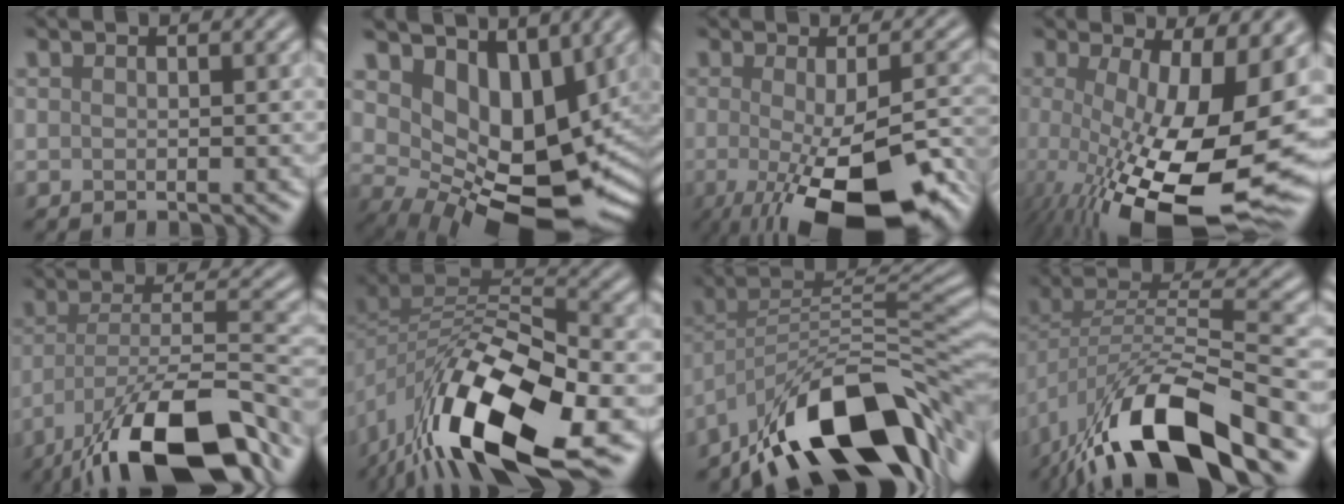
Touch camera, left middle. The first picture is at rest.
{"total": 11.6, "force": [3.0, 7.3, 8.5], "torque": [-0.098, -0.016, 0.066]}
{"total": 13.7, "force": [-5.3, 4.1, 12.0], "torque": [-0.159, -0.029, -0.075]}
{"total": 18.2, "force": [-3.4, 6.6, 16.7], "torque": [-0.254, -0.047, -0.033]}
{"total": 14.7, "force": [-10.2, 4.3, 9.6], "torque": [-0.169, -0.010, -0.172]}
{"total": 15.2, "force": [-8.4, 6.1, 11.1], "torque": [-0.210, -0.020, -0.144]}
{"total": 13.7, "force": [-8.6, 4.9, 9.5], "torque": [-0.142, 0.014, -0.158]}
{"total": 13.4, "force": [-8.1, 4.3, 9.7], "torque": [-0.172, -0.002, -0.147]}